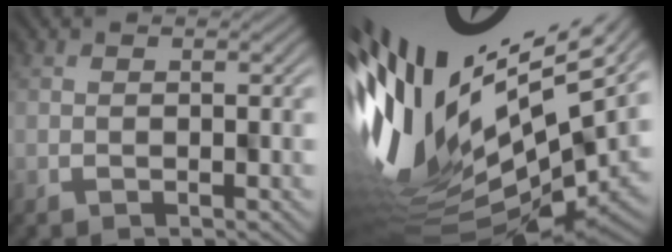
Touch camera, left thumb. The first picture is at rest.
{"total": 17.0, "force": [5.8, 6.8, 14.4], "torque": [-0.299, -0.042, 0.125]}